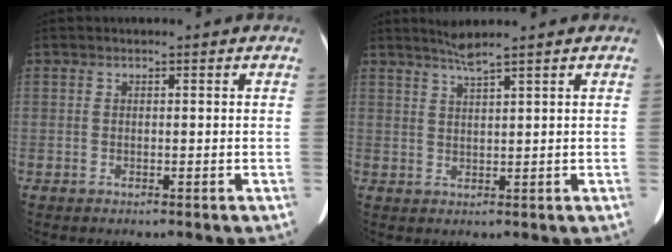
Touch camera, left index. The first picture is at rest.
{"total": 2.6, "force": [2.2, -0.9, 1.2], "torque": [-0.024, -0.001, 0.045]}